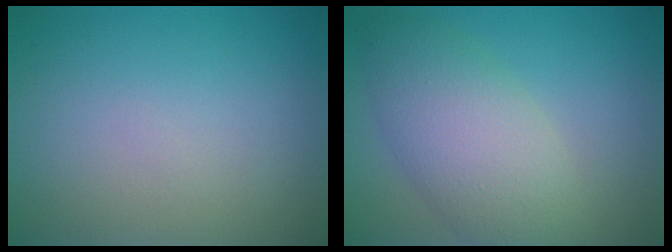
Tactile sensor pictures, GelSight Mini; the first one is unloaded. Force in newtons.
{"total": 6.3, "press": 6.3, "slide": 0.4}